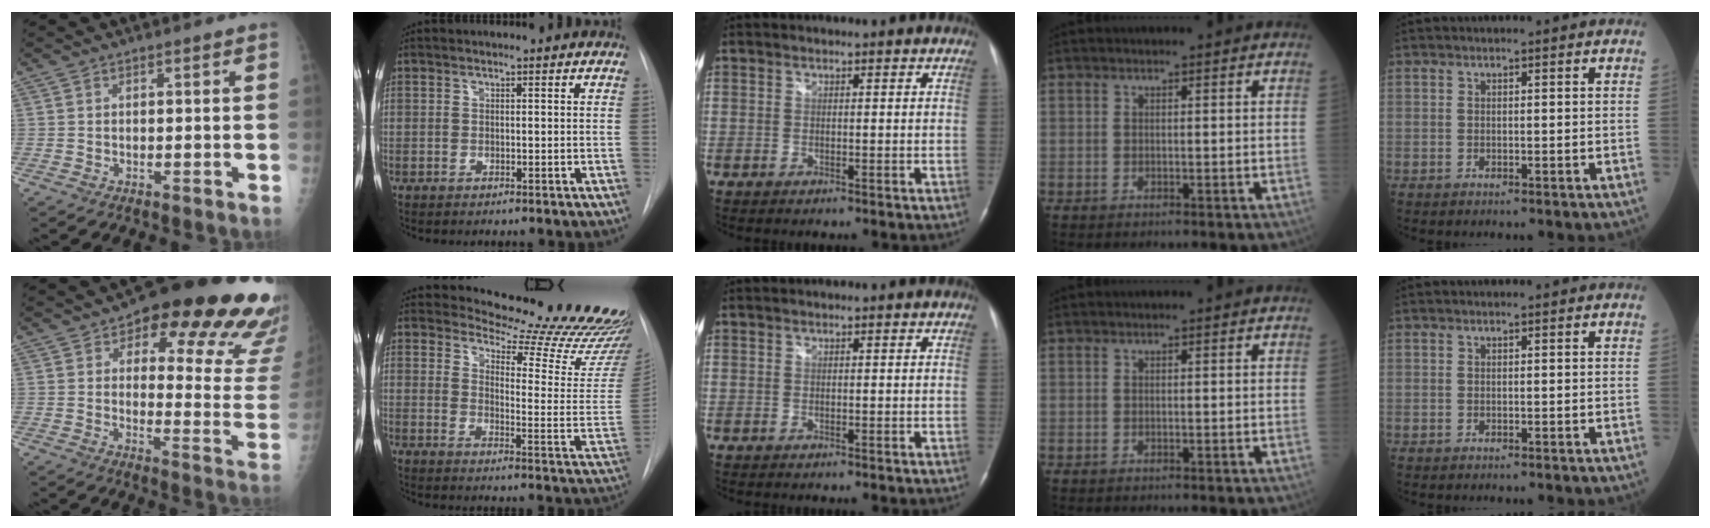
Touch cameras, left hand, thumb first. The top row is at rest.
{"thumb": {"total": 22.6, "force": [14.3, 8.5, 15.2], "torque": [-0.134, -0.075, 0.170]}, "index": {"total": 21.4, "force": [20.5, 2.5, 5.8], "torque": [-0.076, -0.140, 0.232]}}